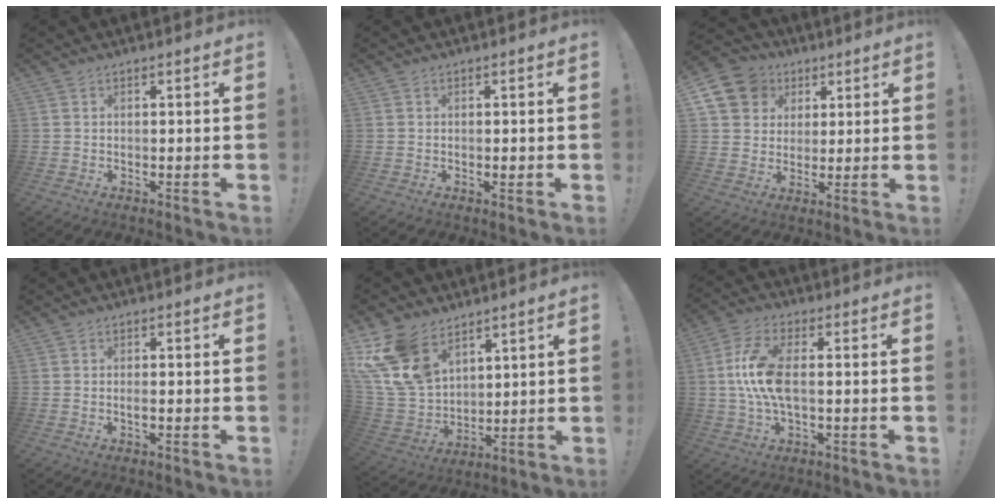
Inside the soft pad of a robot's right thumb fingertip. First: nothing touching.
{"total": 0.7, "force": [-0.2, 0.2, 0.6], "torque": [-0.001, -0.003, -0.006]}
{"total": 12.4, "force": [4.9, 10.4, 4.6], "torque": [-0.064, -0.024, 0.102]}
{"total": 1.2, "force": [-0.5, 0.2, 1.1], "torque": [-0.021, 0.000, -0.009]}
{"total": 16.9, "force": [10.5, 10.2, 8.4], "torque": [-0.187, -0.062, 0.202]}
{"total": 12.2, "force": [0.0, 5.3, 11.0], "torque": [-0.210, 0.001, 0.003]}